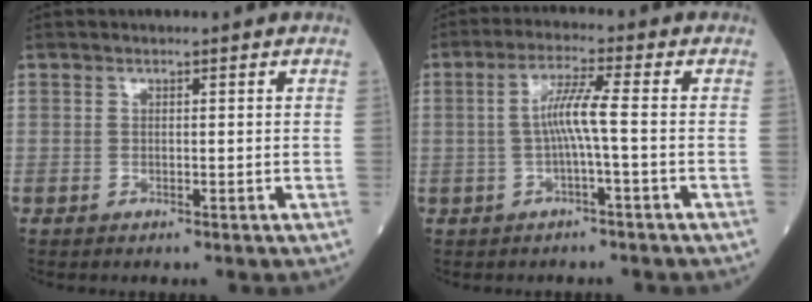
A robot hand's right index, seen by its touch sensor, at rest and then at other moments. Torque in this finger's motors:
{"motor_torque": [1.25, -0.07, 0.60, 0.17]}